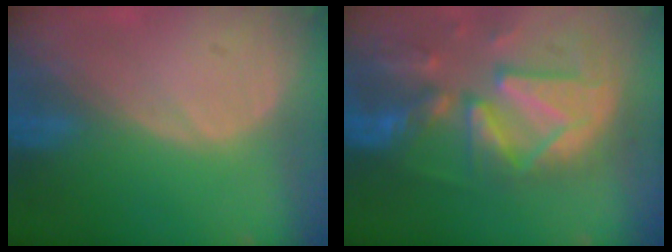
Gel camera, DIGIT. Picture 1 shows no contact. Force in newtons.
{"total": 13.1, "press": 11.4, "slide": 6.6}